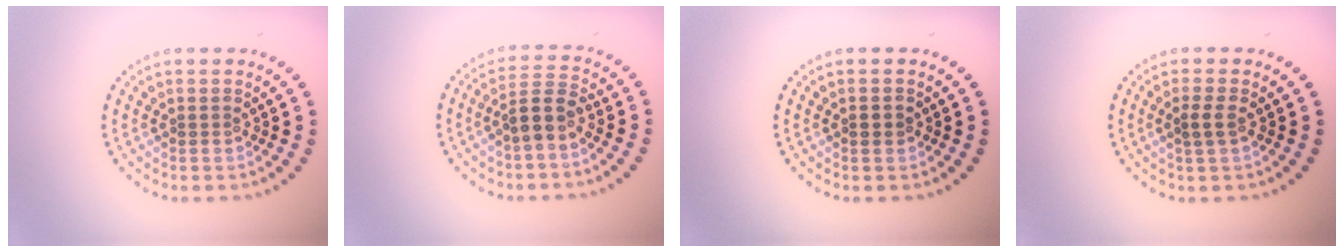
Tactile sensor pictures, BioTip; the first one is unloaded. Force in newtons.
{"total": 2.8, "press": 2.6, "slide": 1.2}
{"total": 0.7, "press": 0.7, "slide": 0.1}
{"total": 1.4, "press": 1.3, "slide": 0.5}